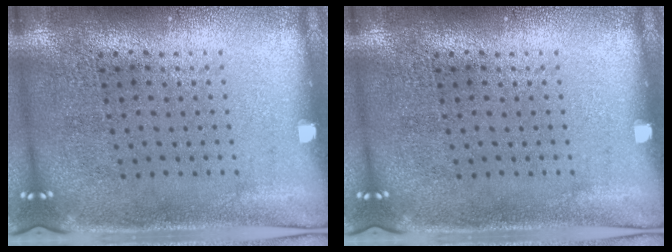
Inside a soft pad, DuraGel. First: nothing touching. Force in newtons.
{"total": 0.0}